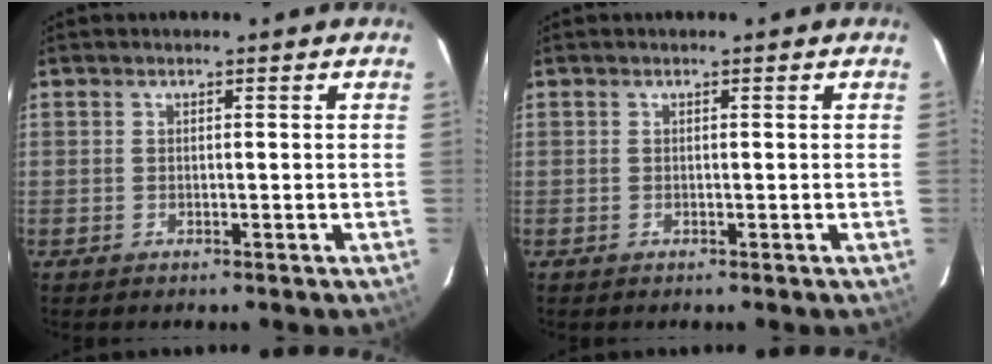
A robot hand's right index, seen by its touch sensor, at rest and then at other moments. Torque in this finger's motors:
{"motor_torque": [-0.02, -0.02, 0.00, 0.00]}